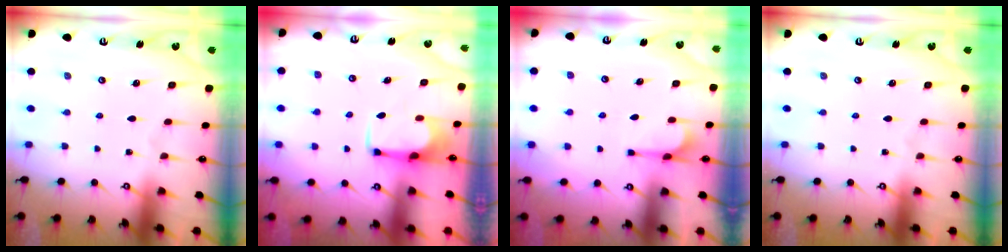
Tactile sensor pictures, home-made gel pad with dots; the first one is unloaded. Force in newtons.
{"total": 2.5, "press": 2.3, "slide": 0.9}
{"total": 1.1, "press": 0.1, "slide": 1.1}
{"total": 0.0}